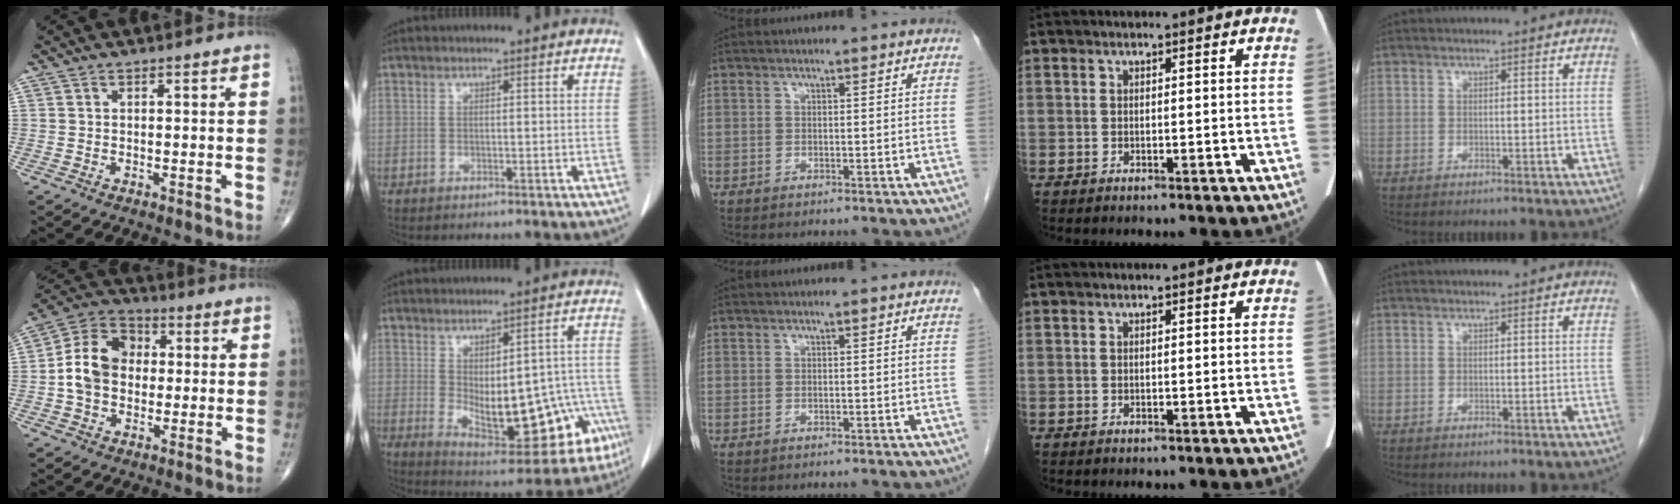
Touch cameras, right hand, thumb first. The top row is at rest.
{"thumb": {"total": 11.4, "force": [0.0, 8.9, 7.3], "torque": [-0.119, 0.033, -0.011]}, "index": {"total": 17.4, "force": [-4.4, 7.7, 15.0], "torque": [-0.168, 0.021, -0.031]}}